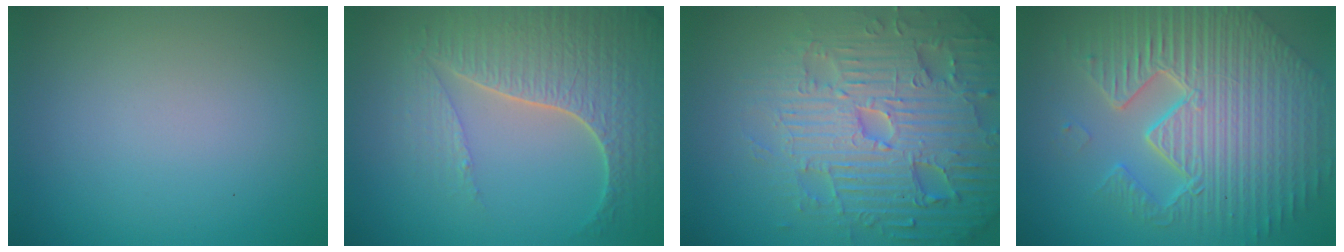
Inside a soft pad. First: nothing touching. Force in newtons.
{"total": 6.6, "press": 5.1, "slide": 4.2}
{"total": 7.8, "press": 7.6, "slide": 1.9}
{"total": 10.8, "press": 7.1, "slide": 8.2}